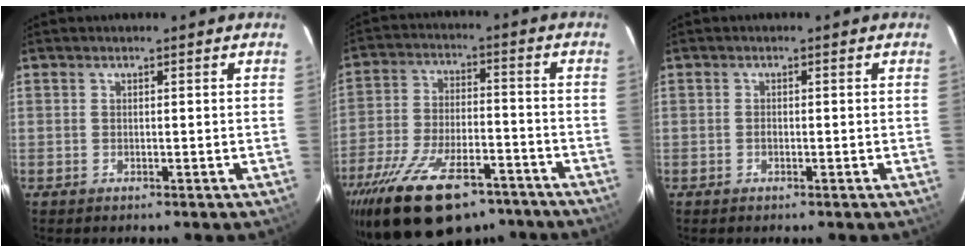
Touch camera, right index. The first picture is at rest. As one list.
[{"total": 22.3, "force": [-15.8, 9.4, 12.6], "torque": [-0.249, -0.025, -0.247]}, {"total": 0.6, "force": [-0.3, 0.5, 0.3], "torque": [-0.005, 0.002, -0.006]}]